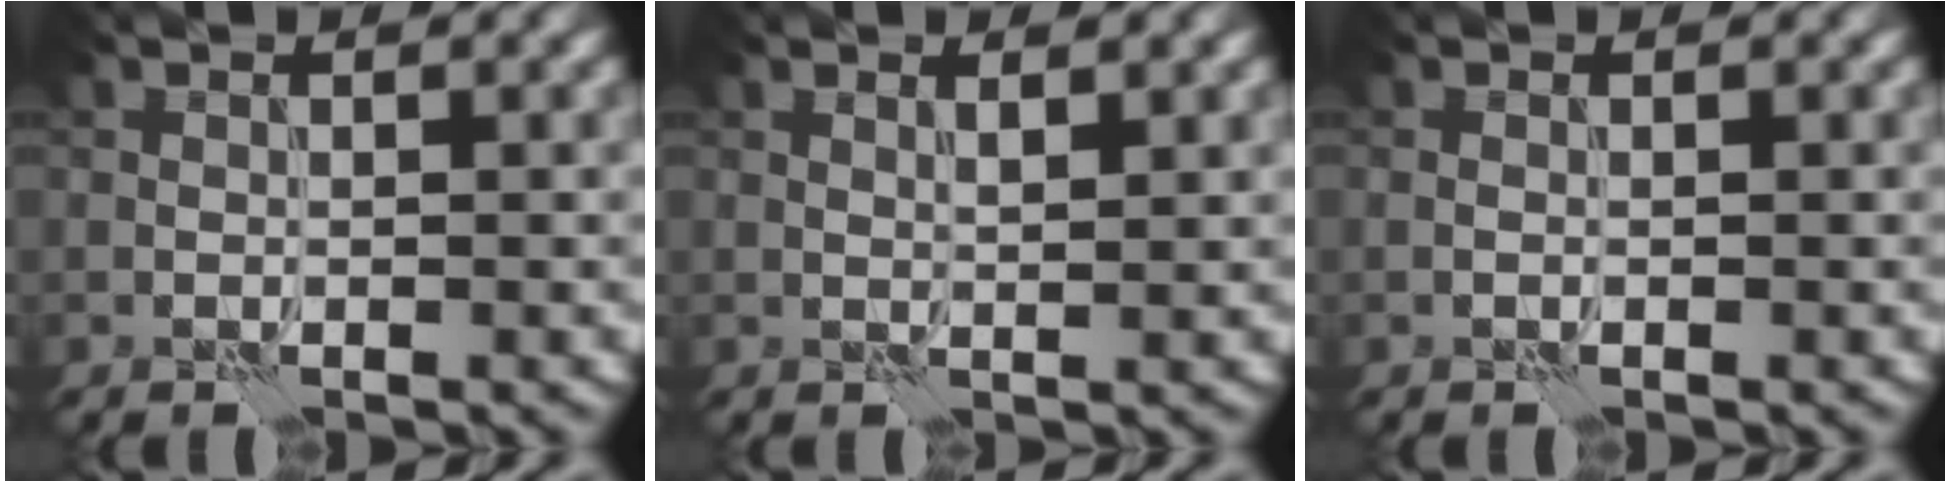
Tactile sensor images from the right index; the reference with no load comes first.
{"total": 1.1, "force": [0.6, 0.0, 0.9], "torque": [-0.013, -0.004, 0.012]}
{"total": 0.0}